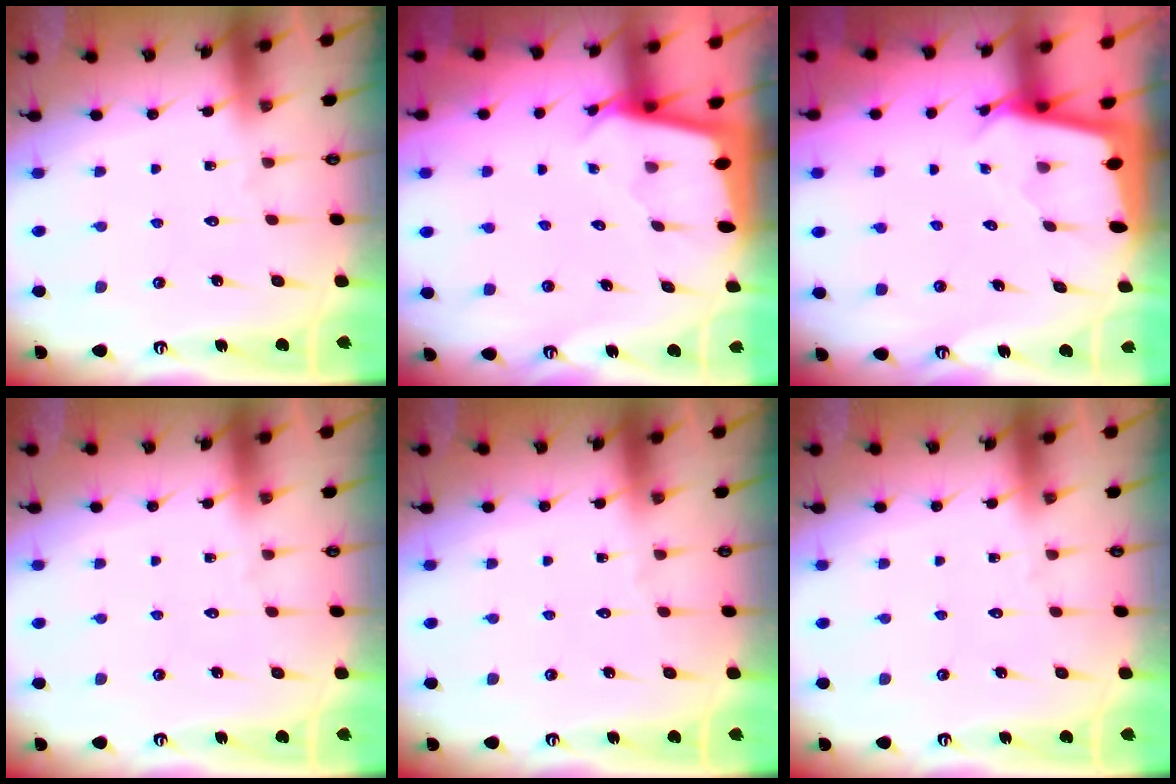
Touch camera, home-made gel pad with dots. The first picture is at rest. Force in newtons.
{"total": 2.5, "press": 2.5, "slide": 0.1}
{"total": 2.4, "press": 2.4, "slide": 0.1}
{"total": 0.0}
{"total": 0.0}
{"total": 0.0}